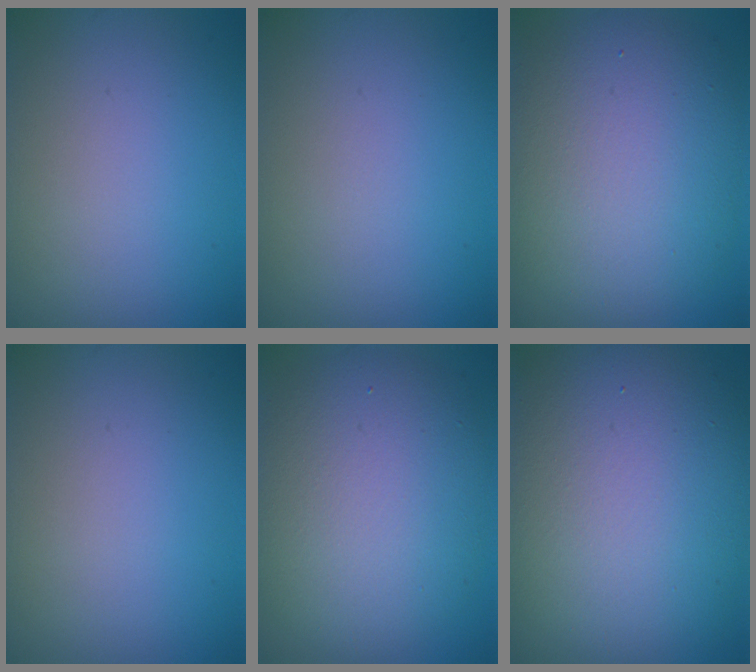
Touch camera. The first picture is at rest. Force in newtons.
{"total": 1.6, "press": 1.6, "slide": 0.0}
{"total": 10.4, "press": 10.4, "slide": 0.3}
{"total": 0.0}
{"total": 9.6, "press": 9.6, "slide": 0.6}
{"total": 14.9, "press": 14.8, "slide": 0.9}